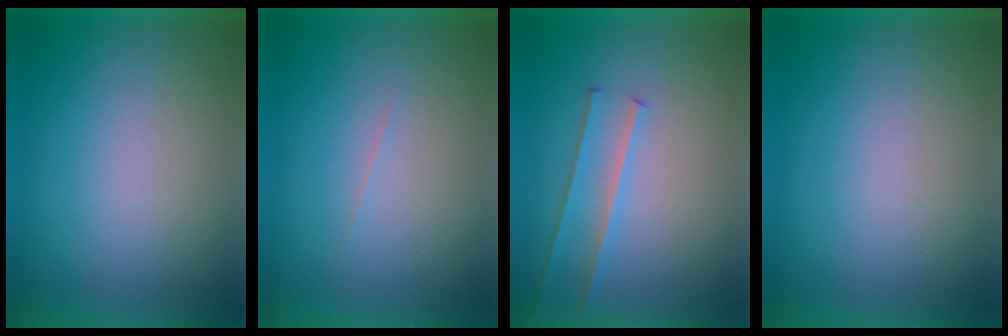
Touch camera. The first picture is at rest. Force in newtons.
{"total": 1.2}
{"total": 2.2}
{"total": 0.0}